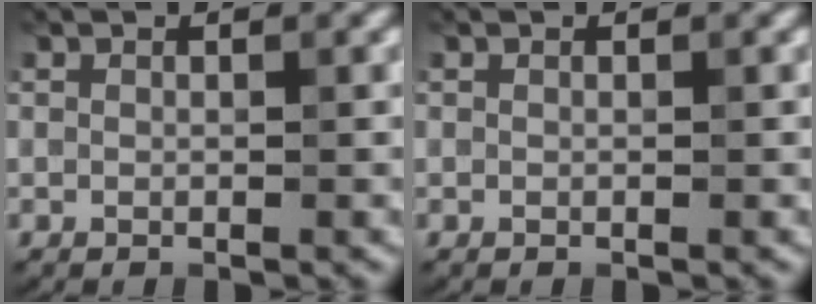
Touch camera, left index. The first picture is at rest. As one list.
[{"total": 0.0}]